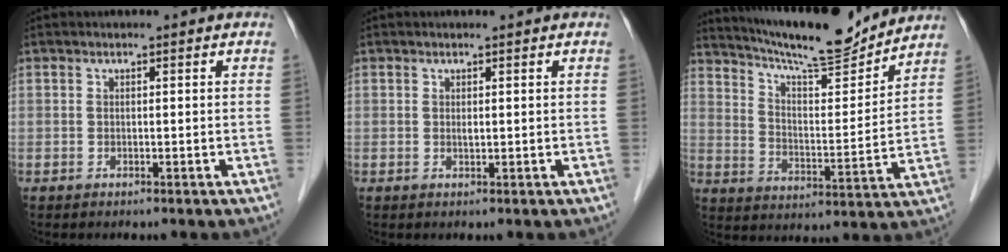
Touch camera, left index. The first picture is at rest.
{"total": 0.5, "force": [0.2, 0.2, 0.4], "torque": [-0.011, -0.002, 0.004]}
{"total": 15.9, "force": [14.8, 1.0, 5.8], "torque": [-0.103, -0.002, 0.233]}